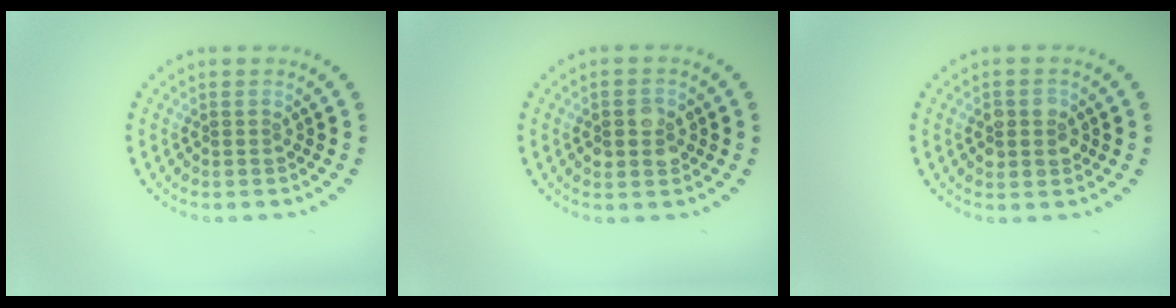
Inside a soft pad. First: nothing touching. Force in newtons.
{"total": 2.8, "press": 2.8, "slide": 0.2}
{"total": 2.3, "press": 2.2, "slide": 0.4}